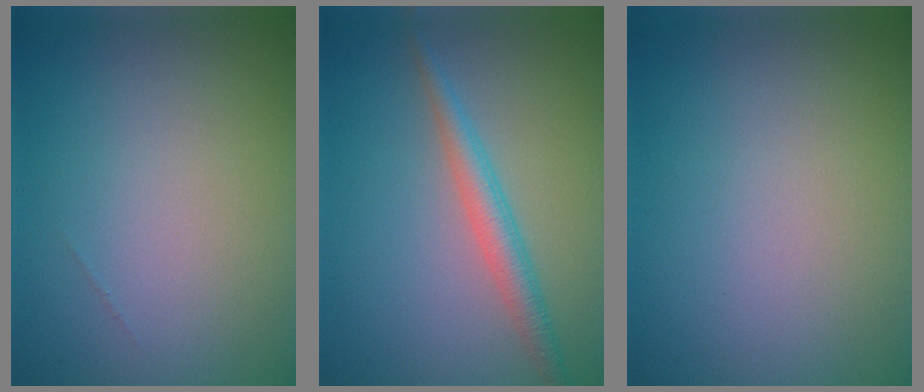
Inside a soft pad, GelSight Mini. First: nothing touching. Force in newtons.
{"total": 2.7, "press": 2.7, "slide": 0.1}
{"total": 0.0}